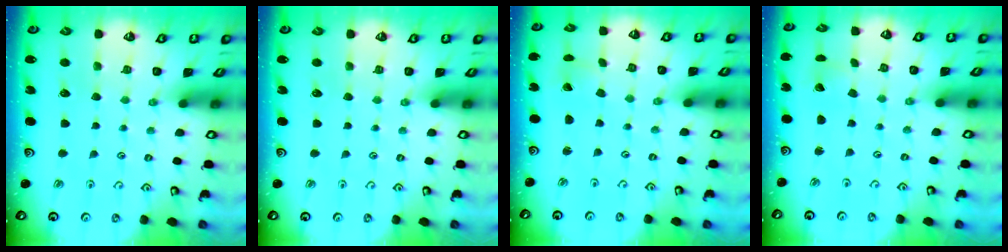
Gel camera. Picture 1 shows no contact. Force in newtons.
{"total": 0.0}
{"total": 0.7, "press": 0.7, "slide": 0.1}
{"total": 1.3, "press": 1.3, "slide": 0.1}